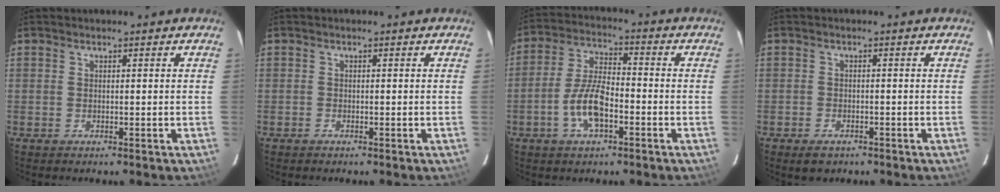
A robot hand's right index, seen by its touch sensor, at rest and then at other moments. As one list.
[{"total": 0.5, "force": [-0.5, 0.2, 0.0], "torque": [-0.001, 0.001, -0.010]}, {"total": 9.2, "force": [-3.6, 3.6, 7.7], "torque": [-0.160, 0.007, -0.068]}, {"total": 3.2, "force": [-2.1, 1.9, 1.3], "torque": [-0.031, -0.004, -0.031]}]